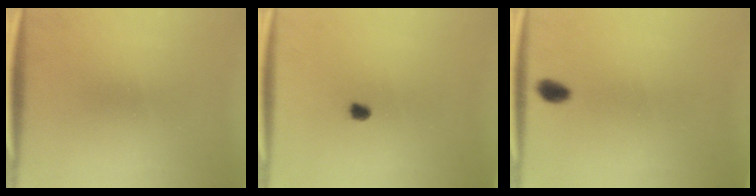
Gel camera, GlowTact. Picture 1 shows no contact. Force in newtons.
{"total": 1.7}
{"total": 2.1}